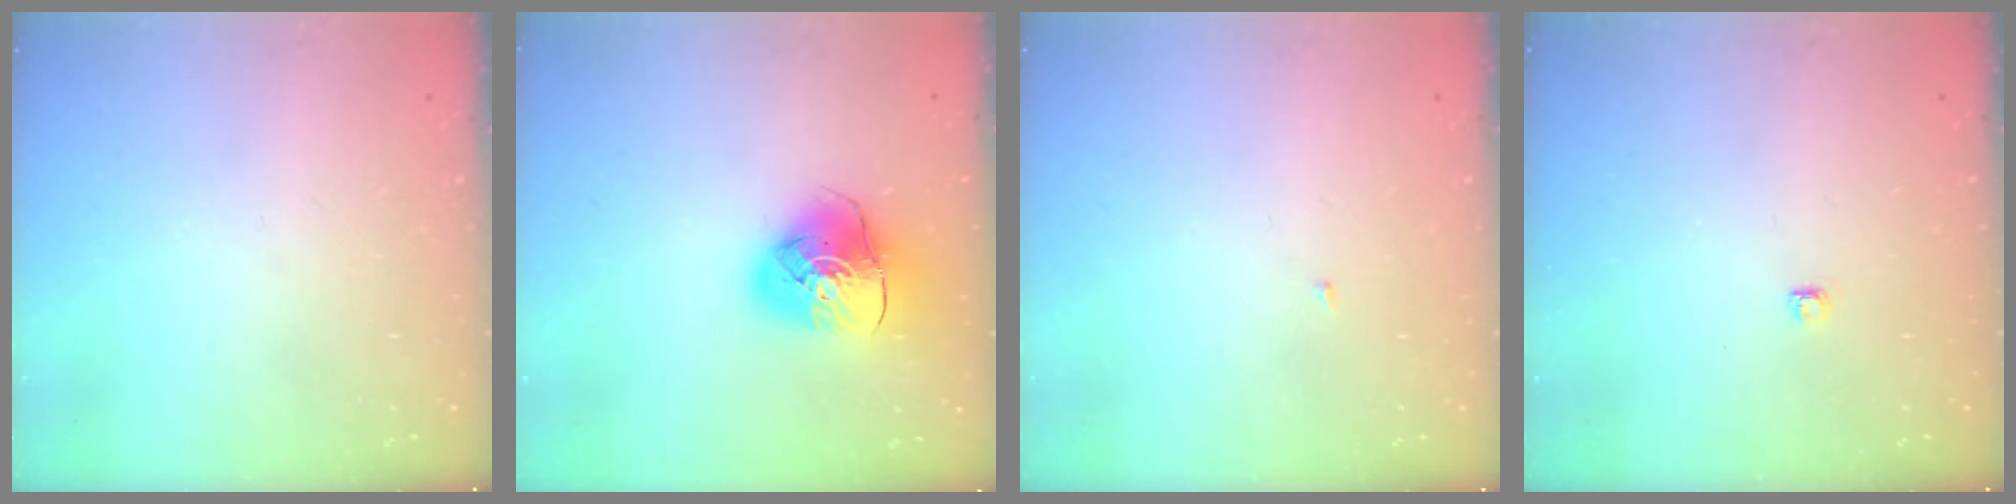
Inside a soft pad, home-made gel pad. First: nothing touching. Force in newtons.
{"total": 10.6, "press": 10.5, "slide": 1.2}
{"total": 1.8, "press": 1.8, "slide": 0.2}
{"total": 2.8, "press": 2.8, "slide": 0.4}